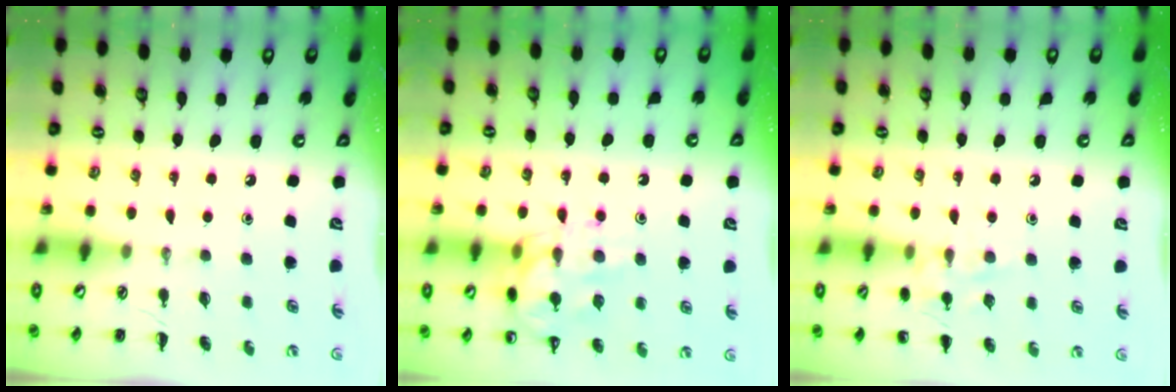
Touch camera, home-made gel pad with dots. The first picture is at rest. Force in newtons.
{"total": 14.2, "press": 14.1, "slide": 2.0}
{"total": 8.5, "press": 8.4, "slide": 1.4}